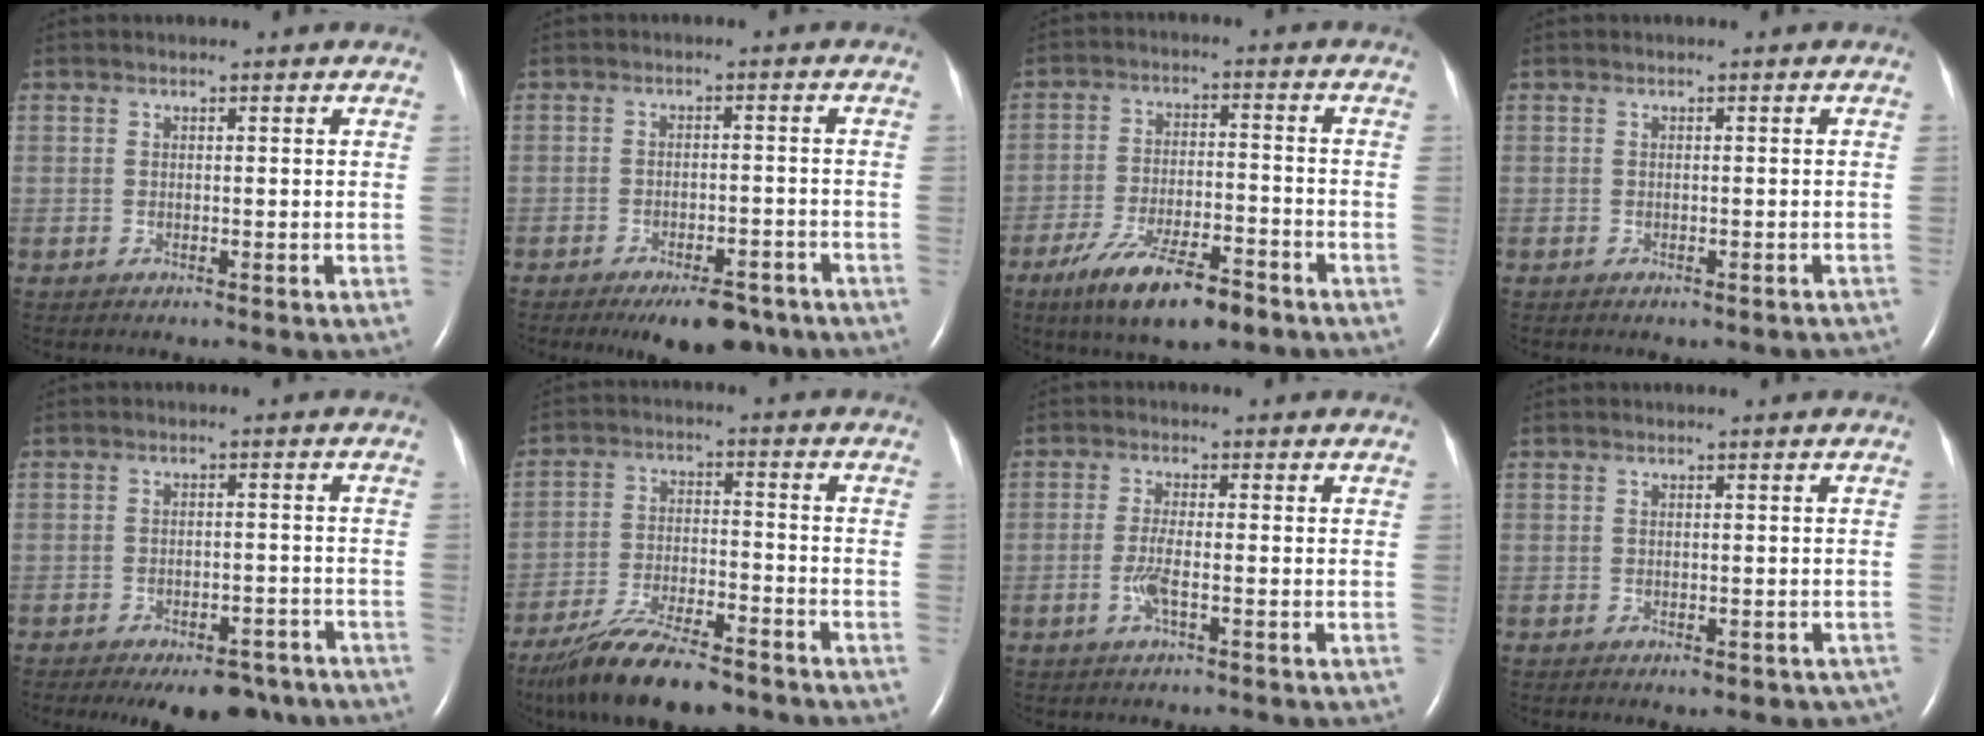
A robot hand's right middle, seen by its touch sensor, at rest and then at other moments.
{"total": 8.2, "force": [-6.1, 3.0, 4.6], "torque": [-0.061, -0.002, -0.089]}
{"total": 11.6, "force": [-7.7, 2.8, 8.2], "torque": [-0.154, -0.016, -0.127]}
{"total": 3.2, "force": [-2.7, 1.2, 1.2], "torque": [-0.010, -0.001, -0.028]}
{"total": 11.0, "force": [-8.4, 4.6, 5.3], "torque": [-0.062, 0.004, -0.111]}
{"total": 13.8, "force": [-11.1, 2.9, 7.6], "torque": [-0.145, -0.019, -0.191]}
{"total": 2.9, "force": [-1.1, 0.1, 2.7], "torque": [-0.065, -0.004, -0.025]}
{"total": 2.9, "force": [-2.1, 1.5, 1.3], "torque": [-0.005, -0.001, -0.021]}